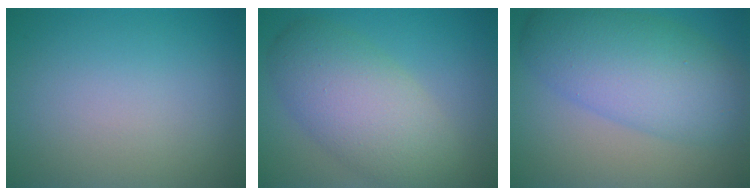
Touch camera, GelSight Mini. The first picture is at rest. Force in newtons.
{"total": 7.1, "press": 7.1, "slide": 0.6}
{"total": 8.2, "press": 8.2, "slide": 0.1}